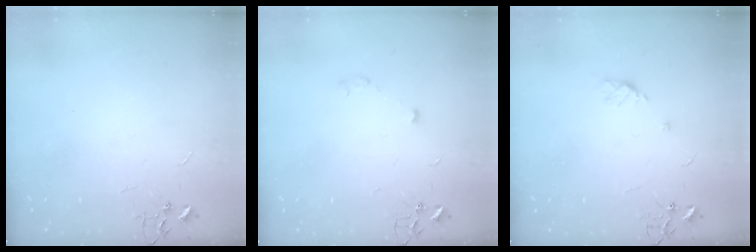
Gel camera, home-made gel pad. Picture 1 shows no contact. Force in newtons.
{"total": 4.0, "press": 3.7, "slide": 1.6}
{"total": 6.1, "press": 6.1, "slide": 0.6}